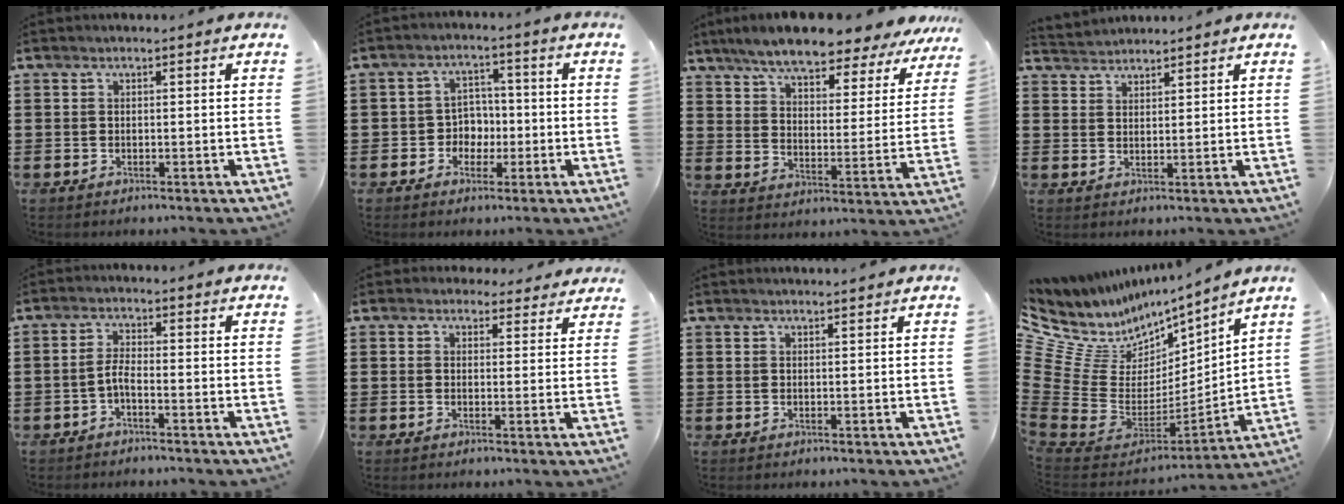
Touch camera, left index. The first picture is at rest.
{"total": 4.3, "force": [-1.2, 3.9, 1.4], "torque": [-0.040, 0.011, -0.028]}
{"total": 7.9, "force": [7.1, 0.9, 3.2], "torque": [-0.088, -0.038, 0.121]}
{"total": 2.4, "force": [2.3, 0.4, -0.5], "torque": [0.002, -0.002, 0.046]}
{"total": 2.5, "force": [-1.4, 0.6, 2.0], "torque": [-0.054, 0.000, -0.031]}
{"total": 2.7, "force": [2.4, 1.2, 0.4], "torque": [-0.009, -0.003, 0.042]}
{"total": 1.1, "force": [1.1, 0.0, 0.2], "torque": [-0.006, -0.002, 0.022]}
{"total": 7.7, "force": [3.7, 6.4, 2.1], "torque": [-0.097, -0.049, 0.067]}